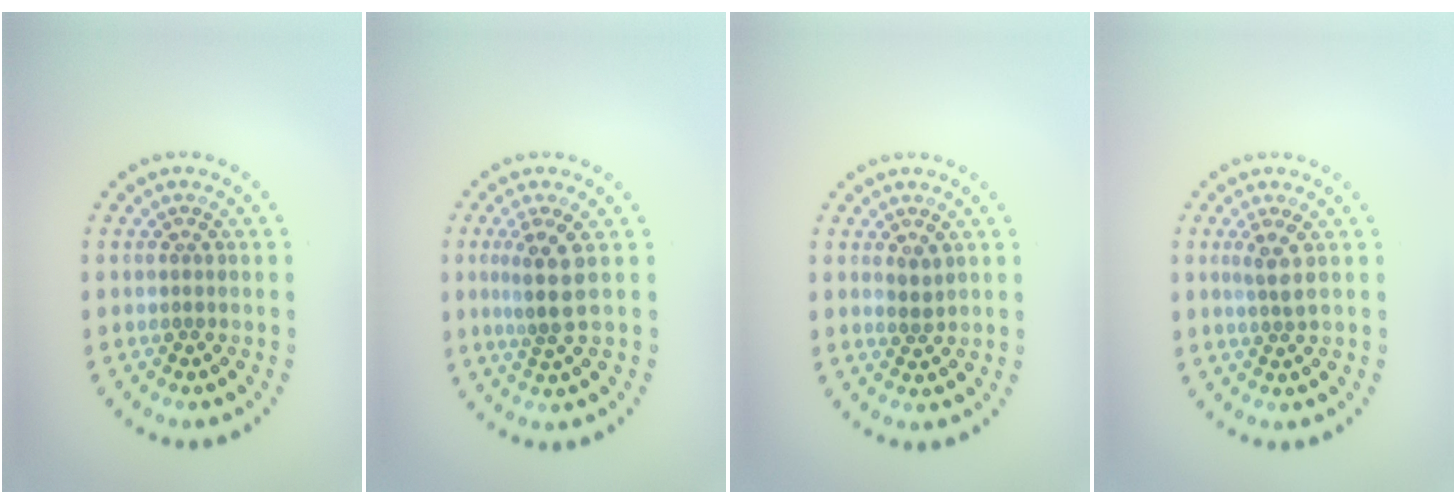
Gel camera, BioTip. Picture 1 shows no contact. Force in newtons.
{"total": 2.8, "press": 2.2, "slide": 1.8}
{"total": 0.9, "press": 0.6, "slide": 0.6}
{"total": 1.8, "press": 1.1, "slide": 1.3}